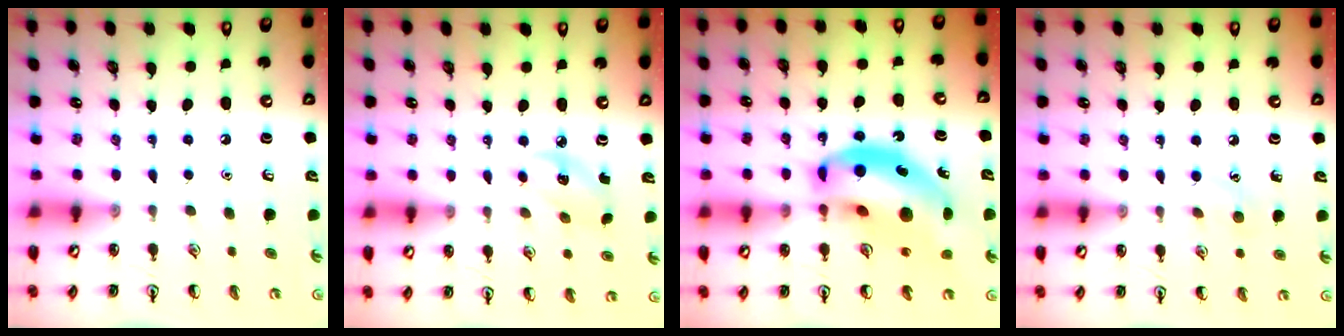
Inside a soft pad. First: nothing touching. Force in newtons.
{"total": 2.9, "press": 2.8, "slide": 0.7}
{"total": 19.1, "press": 18.3, "slide": 5.6}
{"total": 6.6, "press": 6.3, "slide": 2.0}